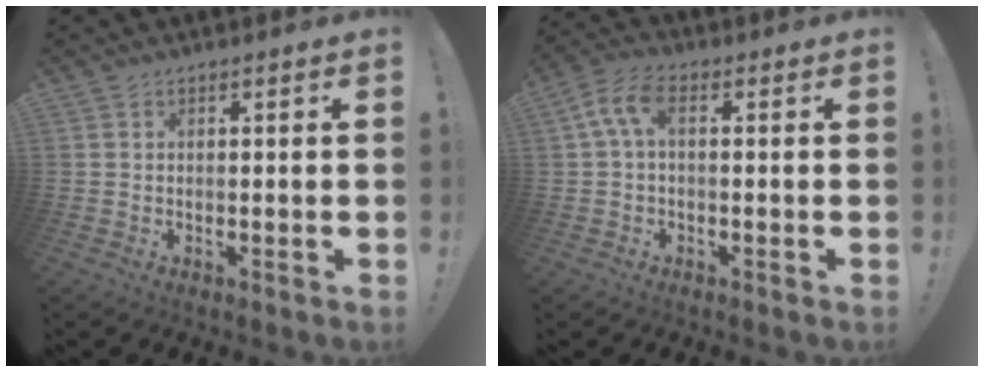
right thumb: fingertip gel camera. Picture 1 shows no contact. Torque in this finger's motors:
{"motor_torque": [0.30, 0.42, 0.46, -0.11, 0.36]}